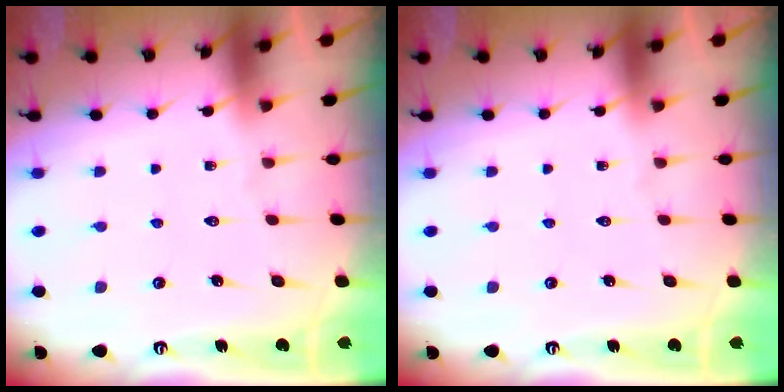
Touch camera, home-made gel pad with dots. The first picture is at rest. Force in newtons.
{"total": 0.0}